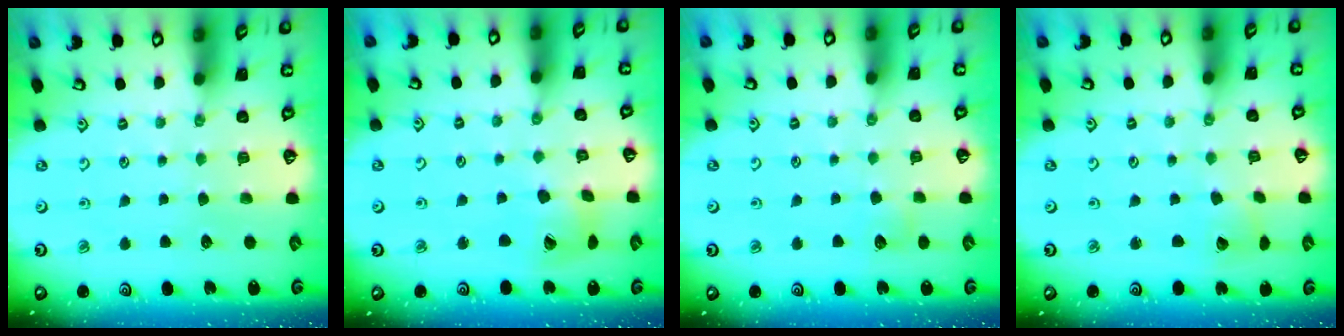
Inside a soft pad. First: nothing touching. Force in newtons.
{"total": 11.2, "press": 11.1, "slide": 1.5}
{"total": 4.5, "press": 4.5, "slide": 0.6}
{"total": 2.1, "press": 2.1, "slide": 0.3}